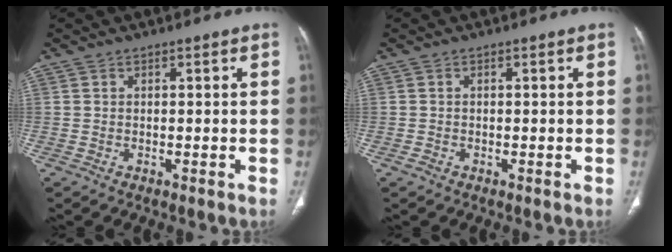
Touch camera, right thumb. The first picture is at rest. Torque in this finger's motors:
{"motor_torque": [-0.22, 0.37, -0.29, 0.18, 0.02]}